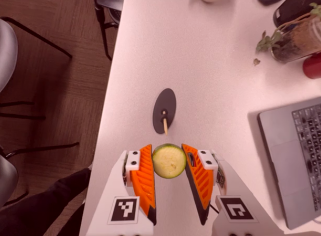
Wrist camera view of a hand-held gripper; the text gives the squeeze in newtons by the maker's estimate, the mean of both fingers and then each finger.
{"total": 10.1, "left": 10.0, "right": 10.2}